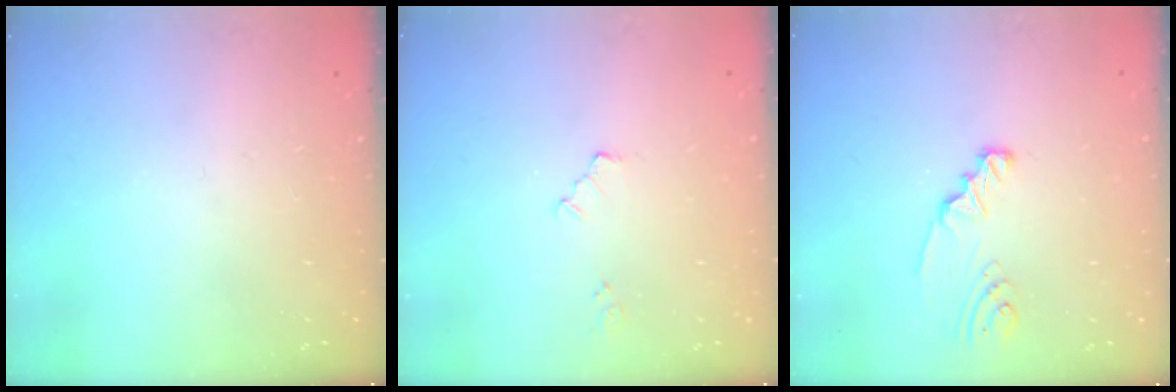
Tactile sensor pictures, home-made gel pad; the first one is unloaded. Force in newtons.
{"total": 3.4, "press": 3.4, "slide": 0.4}
{"total": 2.1, "press": 2.1, "slide": 0.1}